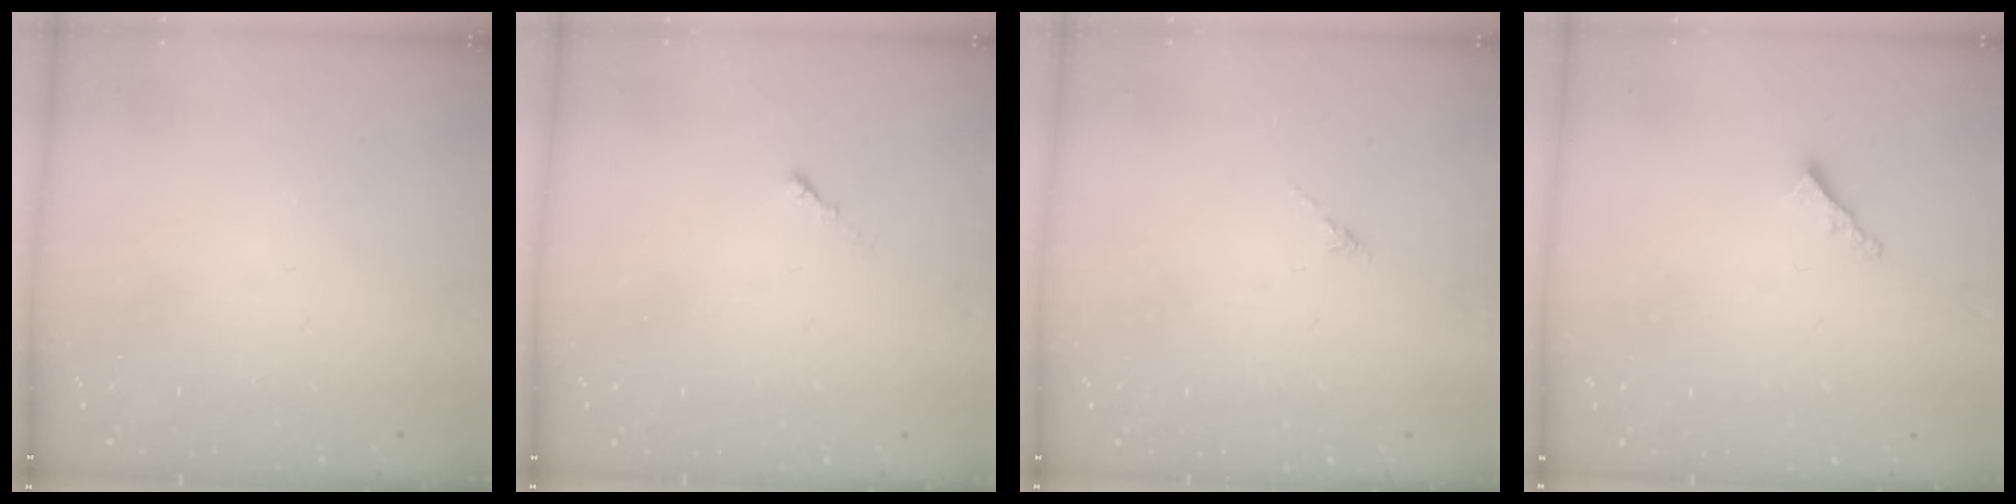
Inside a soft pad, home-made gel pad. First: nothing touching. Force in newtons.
{"total": 0.0}
{"total": 0.0}
{"total": 2.5, "press": 2.5, "slide": 0.3}